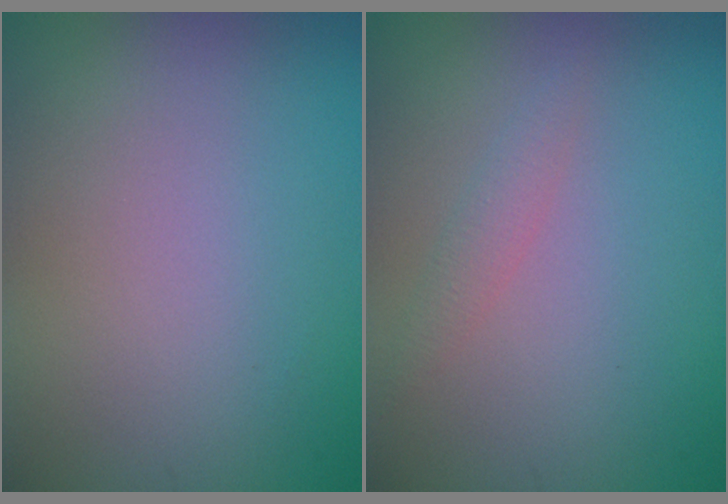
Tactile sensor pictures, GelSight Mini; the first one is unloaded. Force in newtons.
{"total": 1.2, "press": 1.2, "slide": 0.0}